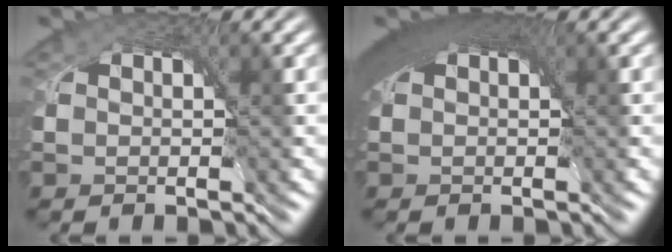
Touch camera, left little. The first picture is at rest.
{"total": 6.5, "force": [2.9, 3.0, 5.0], "torque": [-0.080, 0.016, 0.033]}